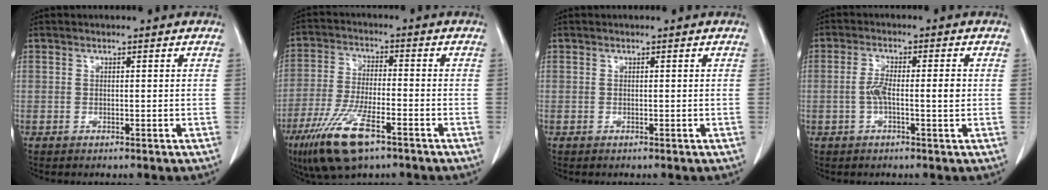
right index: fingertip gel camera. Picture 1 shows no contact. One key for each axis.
{"total": 11.6, "fx": -6.8, "fy": 3.1, "fz": 8.9, "tx": -0.181, "ty": -0.019, "tz": -0.117}
{"total": 0.0}
{"total": 4.7, "fx": -0.5, "fy": 1.0, "fz": 4.5, "tx": -0.087, "ty": 0.008, "tz": -0.010}